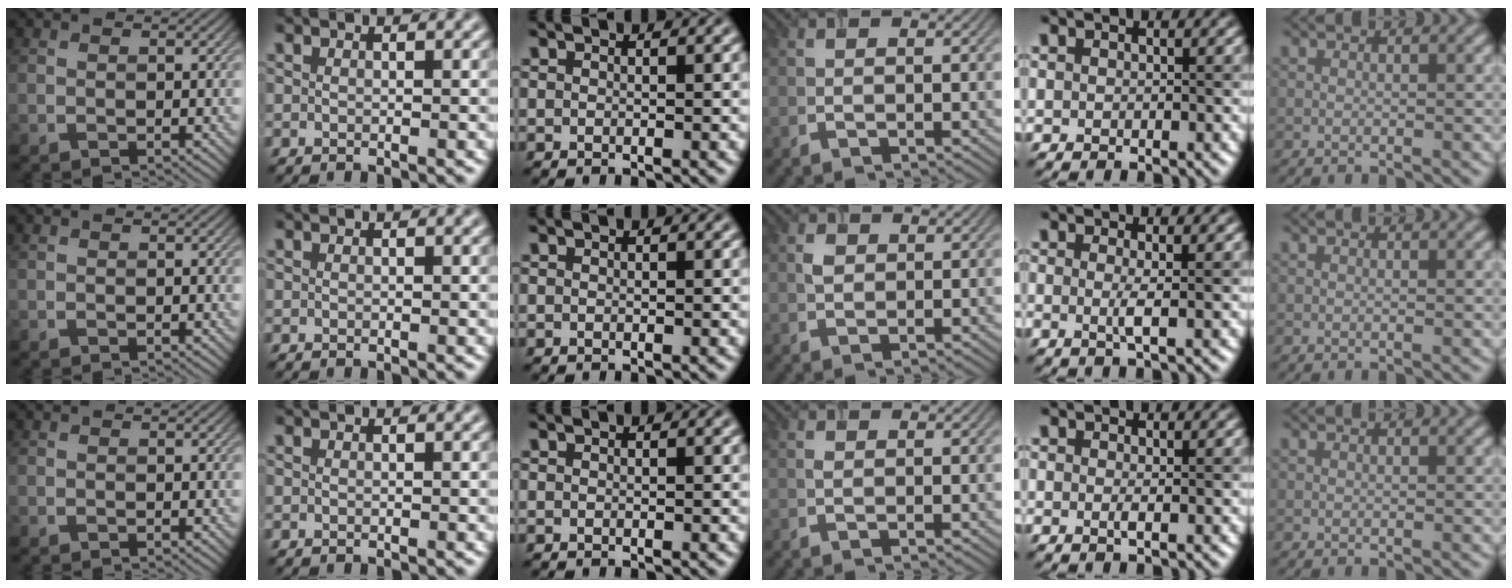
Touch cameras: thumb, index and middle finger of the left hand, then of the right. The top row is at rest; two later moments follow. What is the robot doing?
{"motion": "insert", "object": "airpods case & airpods"}